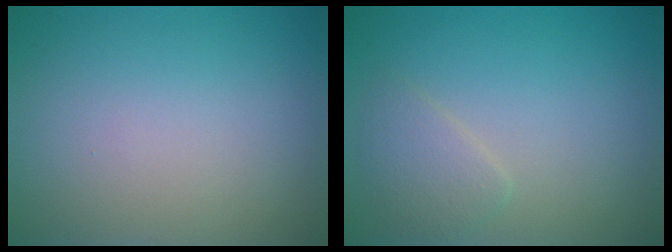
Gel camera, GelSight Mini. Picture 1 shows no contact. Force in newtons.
{"total": 1.8, "press": 1.8, "slide": 0.1}